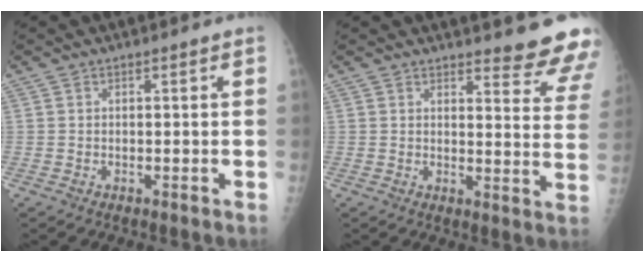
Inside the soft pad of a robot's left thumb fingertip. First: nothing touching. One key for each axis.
{"total": 12.5, "fx": 11.5, "fy": 2.2, "fz": 4.1, "tx": -0.014, "ty": -0.105, "tz": 0.114}